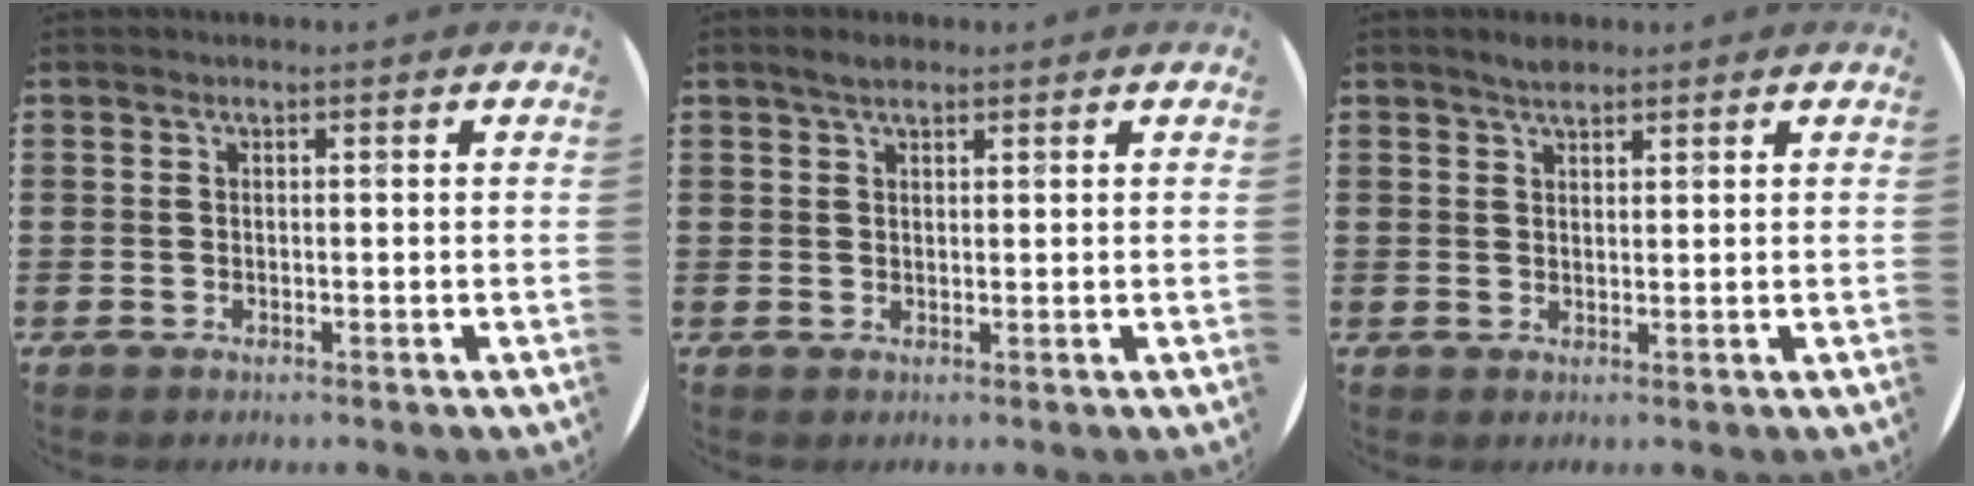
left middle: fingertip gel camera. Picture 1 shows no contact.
{"total": 1.8, "force": [1.4, 0.6, 0.8], "torque": [-0.009, 0.001, 0.024]}
{"total": 1.9, "force": [1.7, 0.6, 0.7], "torque": [-0.007, 0.000, 0.030]}